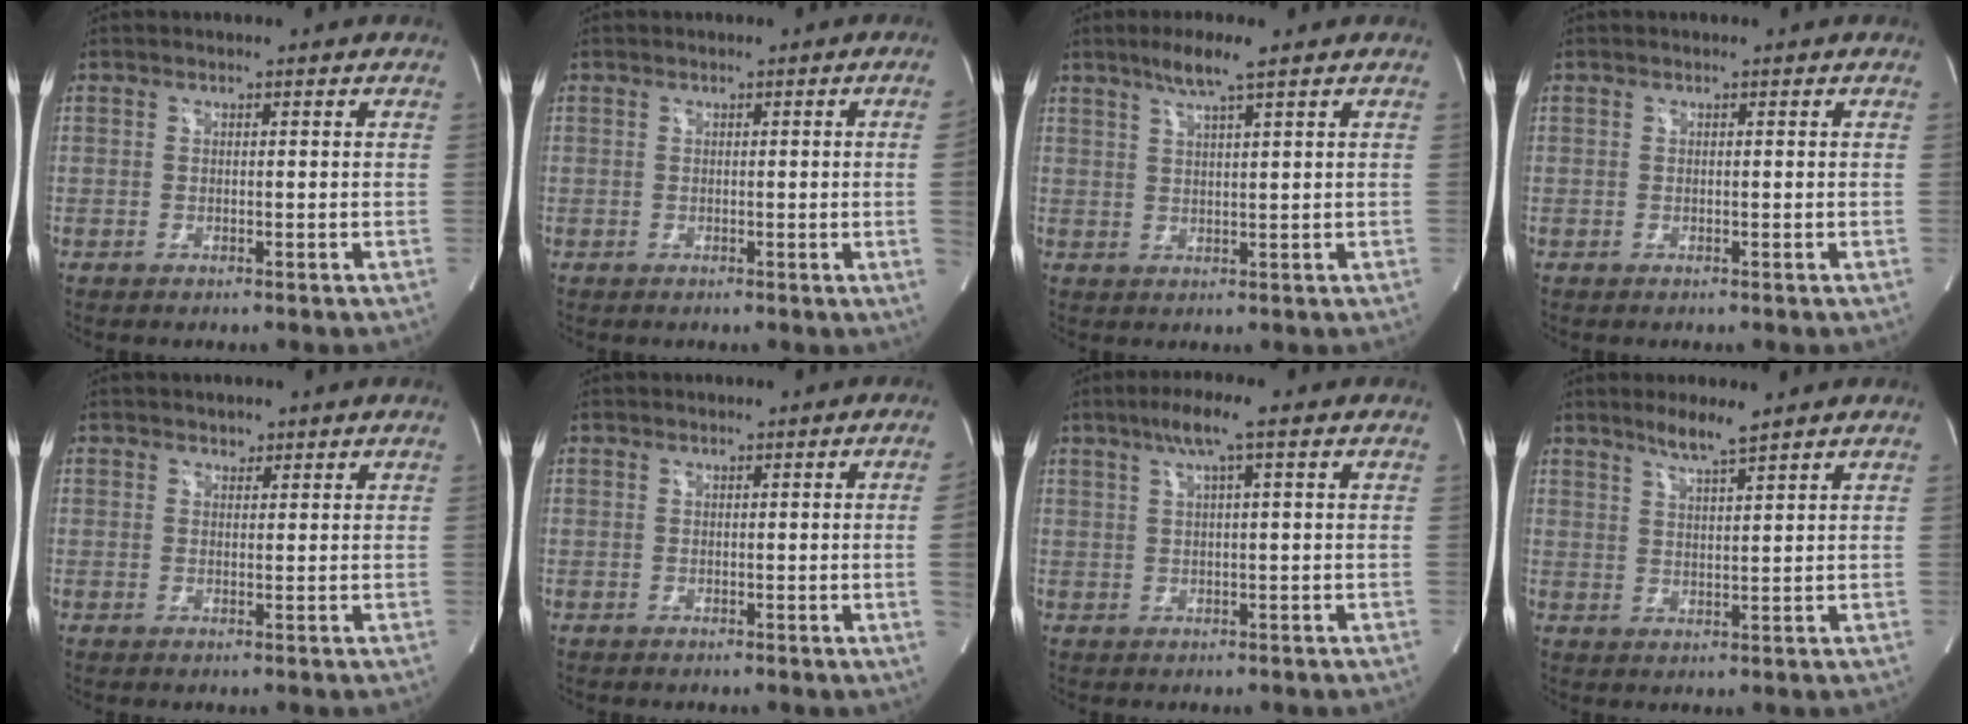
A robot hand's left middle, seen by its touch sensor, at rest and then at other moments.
{"total": 2.5, "force": [-0.1, -1.1, 2.2], "torque": [-0.030, -0.003, 0.001]}
{"total": 4.7, "force": [3.3, -0.4, 3.4], "torque": [-0.072, 0.003, 0.063]}
{"total": 0.0}
{"total": 1.2, "force": [1.0, 0.6, 0.1], "torque": [-0.002, 0.000, 0.015]}
{"total": 1.1, "force": [-0.1, -0.5, 0.9], "torque": [-0.017, 0.000, 0.000]}
{"total": 4.5, "force": [2.3, -0.3, 3.9], "torque": [-0.077, 0.014, 0.042]}
{"total": 4.4, "force": [3.5, -0.2, 2.6], "torque": [-0.054, -0.003, 0.066]}